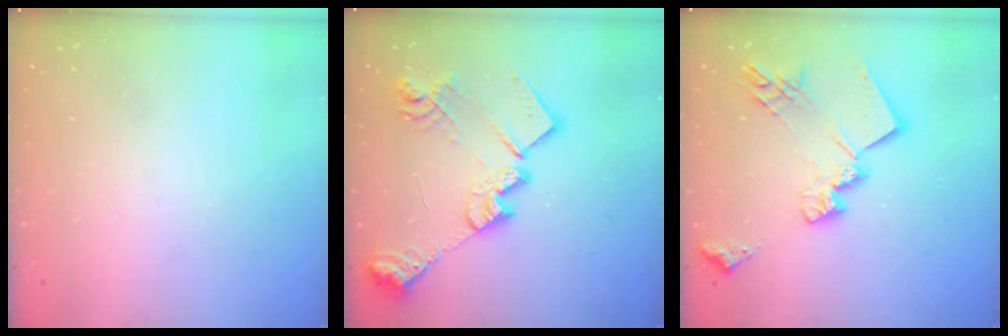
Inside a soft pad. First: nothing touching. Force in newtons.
{"total": 21.1, "press": 21.1, "slide": 1.0}
{"total": 18.0, "press": 18.0, "slide": 1.2}